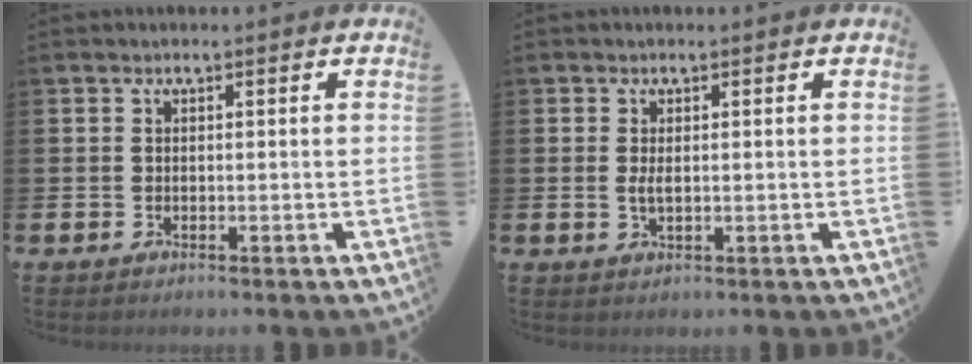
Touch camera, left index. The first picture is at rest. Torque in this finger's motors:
{"motor_torque": [0.48, 0.02, 0.03, 0.03]}